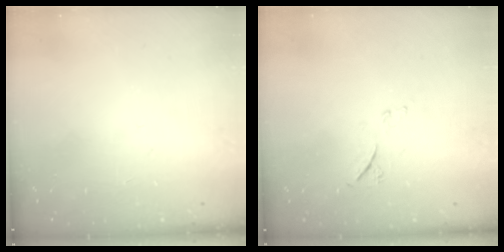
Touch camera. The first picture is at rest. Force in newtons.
{"total": 5.6, "press": 5.6, "slide": 0.7}